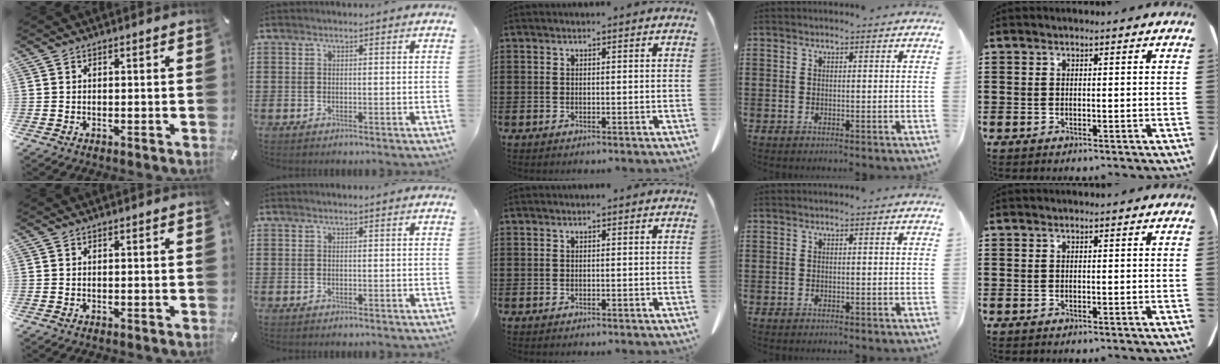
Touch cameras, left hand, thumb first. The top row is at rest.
{}